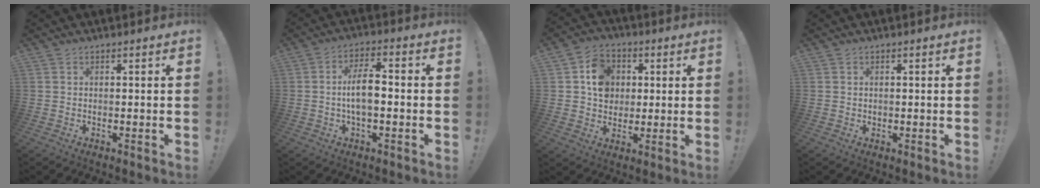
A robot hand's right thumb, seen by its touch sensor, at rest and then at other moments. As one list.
[{"total": 8.6, "force": [-1.2, 3.4, 7.8], "torque": [-0.150, 0.008, -0.025]}, {"total": 10.7, "force": [2.3, 9.3, 4.9], "torque": [-0.068, 0.002, 0.050]}, {"total": 0.5, "force": [0.1, 0.5, 0.1], "torque": [-0.006, 0.005, 0.002]}]